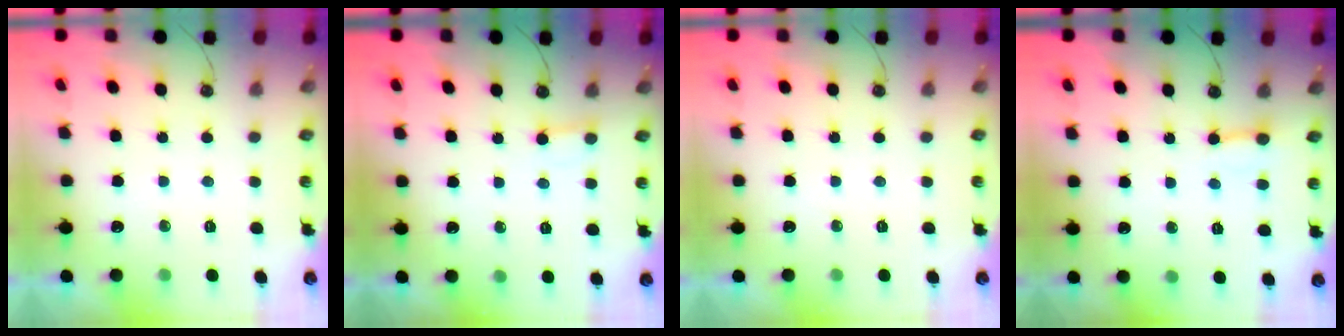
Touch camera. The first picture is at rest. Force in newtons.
{"total": 2.9, "press": 2.9, "slide": 0.2}
{"total": 0.0}
{"total": 2.8, "press": 2.7, "slide": 0.4}